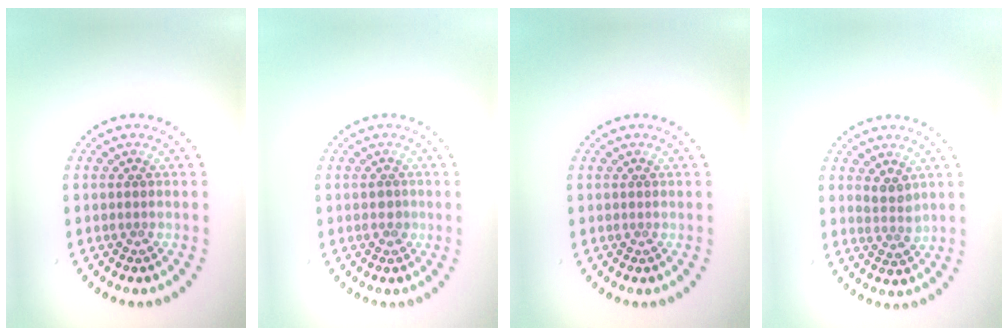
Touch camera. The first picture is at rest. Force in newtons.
{"total": 1.0, "press": 0.9, "slide": 0.4}
{"total": 0.0}
{"total": 1.7, "press": 1.4, "slide": 0.8}